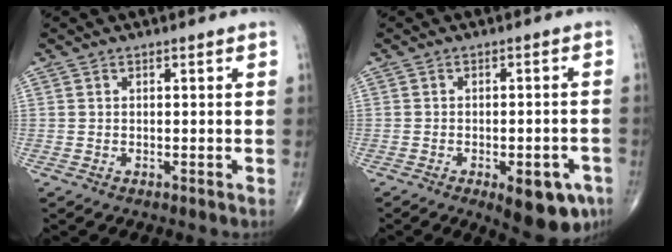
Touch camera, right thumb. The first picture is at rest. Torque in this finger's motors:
{"motor_torque": [1.39, 1.25, 0.58, -0.77, 0.29]}